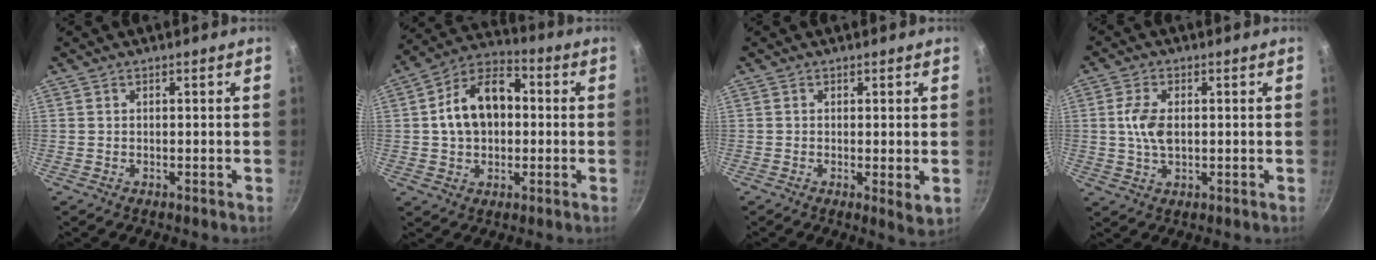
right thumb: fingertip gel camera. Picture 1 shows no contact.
{"total": 14.2, "force": [1.0, 9.9, 10.1], "torque": [-0.142, 0.031, 0.002]}
{"total": 3.1, "force": [0.0, 0.8, 3.0], "torque": [-0.046, -0.012, -0.001]}
{"total": 5.9, "force": [0.4, 3.4, 4.8], "torque": [-0.092, 0.003, 0.007]}